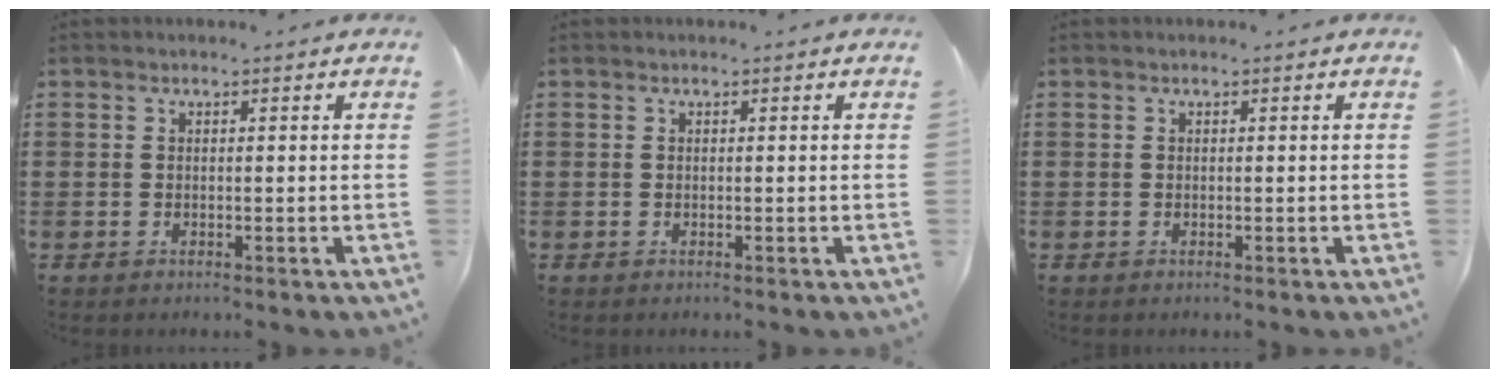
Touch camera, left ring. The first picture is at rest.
{"total": 0.0}
{"total": 0.0}